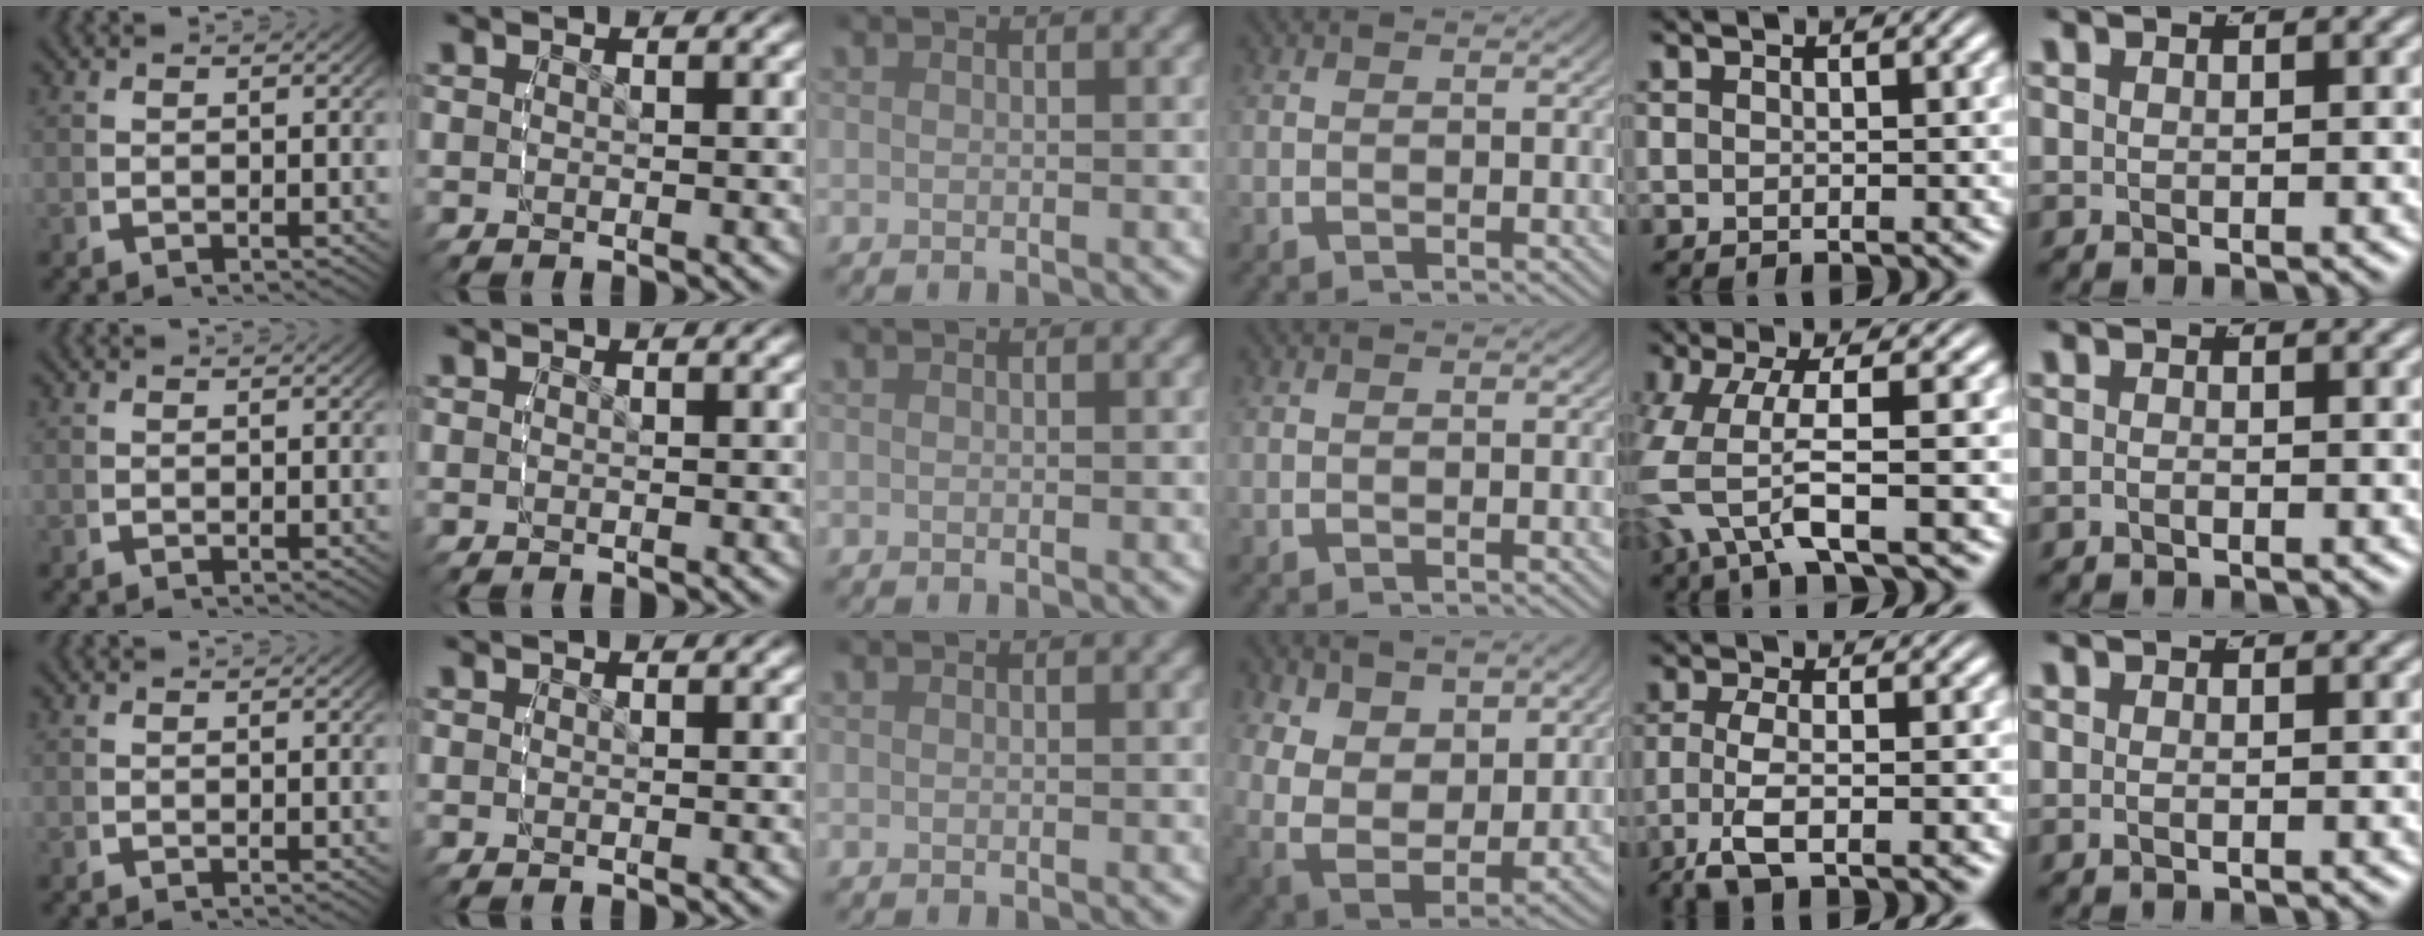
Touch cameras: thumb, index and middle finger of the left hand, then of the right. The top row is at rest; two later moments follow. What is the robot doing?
{"motion": "lift_and_place", "object": "sponge"}